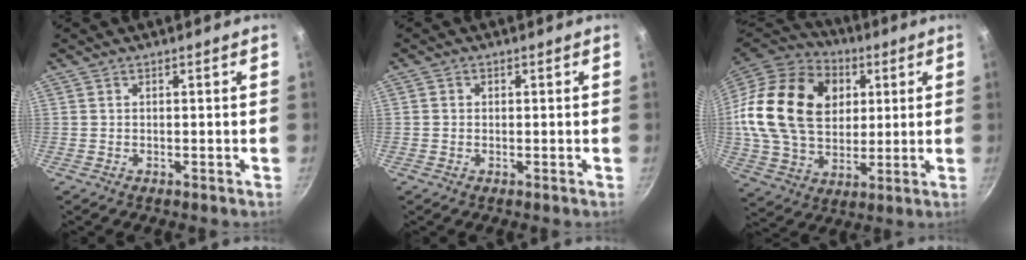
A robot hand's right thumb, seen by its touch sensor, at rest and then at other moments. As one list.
[{"total": 1.1, "force": [0.0, 1.0, 0.3], "torque": [-0.002, 0.001, -0.003]}, {"total": 26.1, "force": [5.6, 19.1, 17.0], "torque": [-0.291, 0.008, 0.100]}]